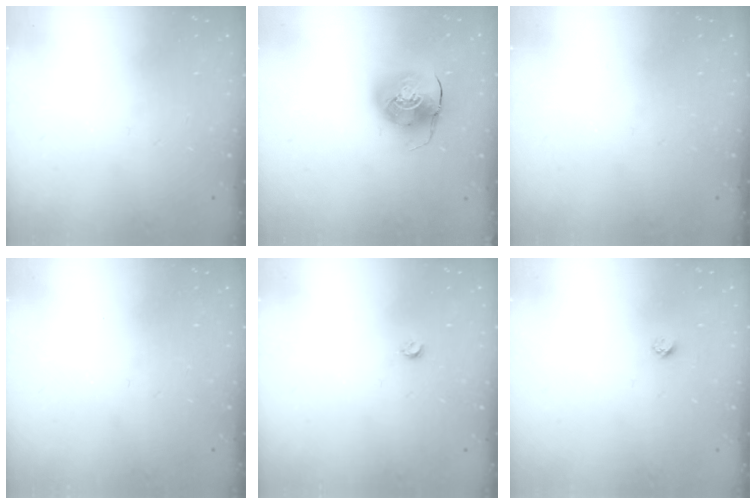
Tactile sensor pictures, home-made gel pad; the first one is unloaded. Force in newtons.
{"total": 9.6, "press": 9.4, "slide": 1.7}
{"total": 0.0}
{"total": 0.0}
{"total": 2.9, "press": 2.8, "slide": 0.5}
{"total": 2.3, "press": 2.3, "slide": 0.2}